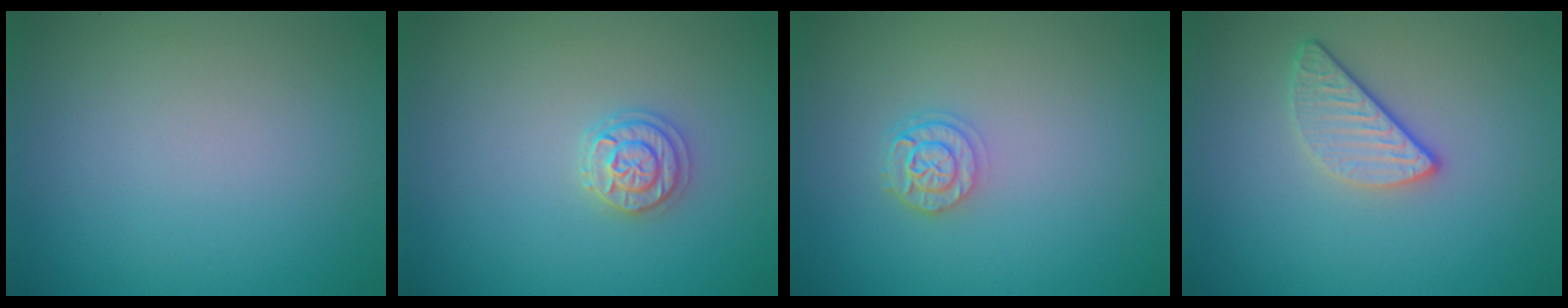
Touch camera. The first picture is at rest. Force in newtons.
{"total": 2.1, "press": 2.1, "slide": 0.5}
{"total": 2.4, "press": 2.0, "slide": 1.3}
{"total": 2.7, "press": 2.3, "slide": 1.3}